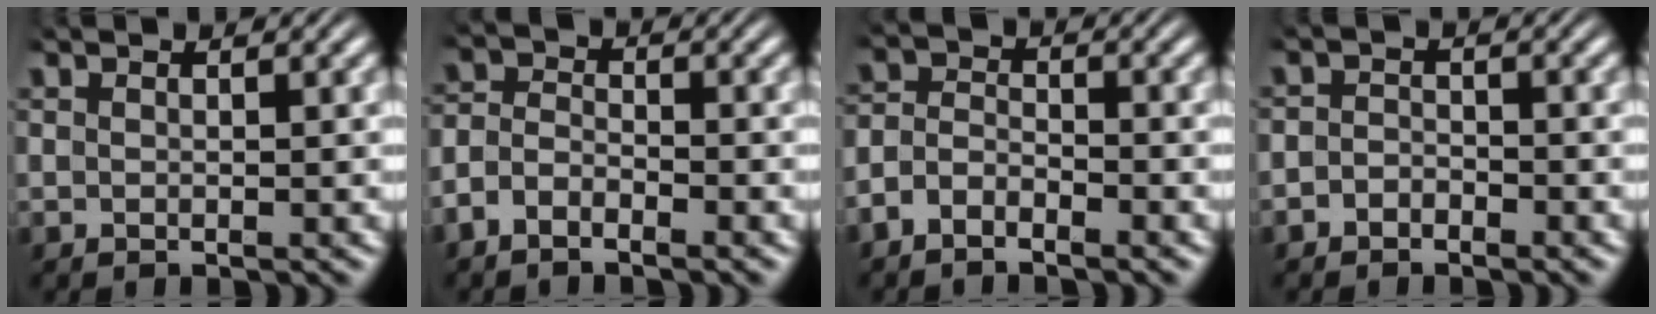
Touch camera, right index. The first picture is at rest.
{"total": 3.2, "force": [-2.2, 2.2, 1.1], "torque": [-0.023, -0.012, -0.042]}
{"total": 3.4, "force": [-2.4, 2.2, 0.9], "torque": [-0.018, -0.011, -0.046]}
{"total": 2.0, "force": [-1.8, 0.9, -0.1], "torque": [0.005, -0.013, -0.030]}